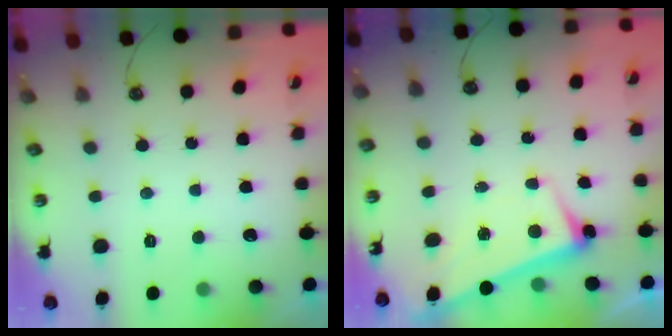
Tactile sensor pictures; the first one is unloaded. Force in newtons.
{"total": 2.5, "press": 2.4, "slide": 0.7}